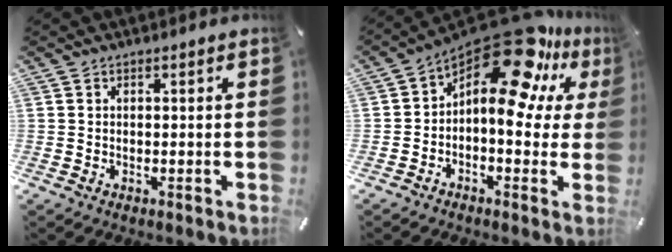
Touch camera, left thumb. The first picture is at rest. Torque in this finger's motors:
{"motor_torque": [2.27, 2.74, 0.86, 0.42, 0.12]}